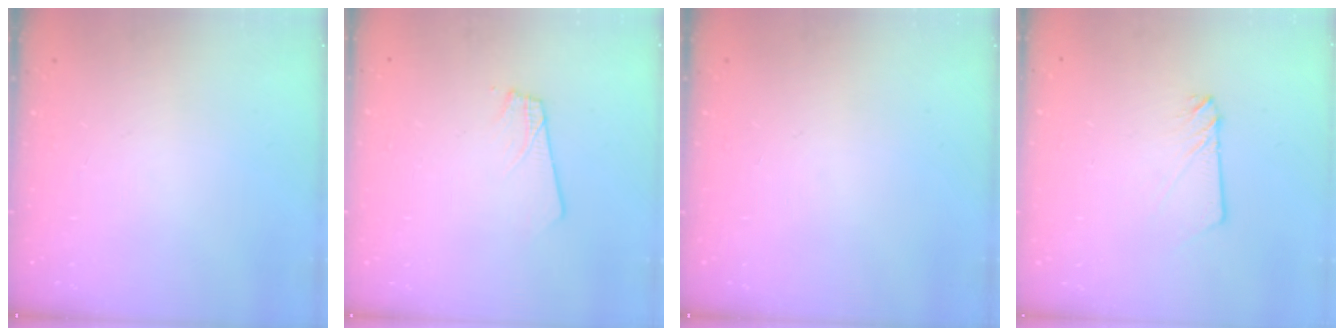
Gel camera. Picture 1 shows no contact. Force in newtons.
{"total": 1.8, "press": 1.8, "slide": 0.1}
{"total": 0.0}
{"total": 2.9, "press": 2.9, "slide": 0.4}